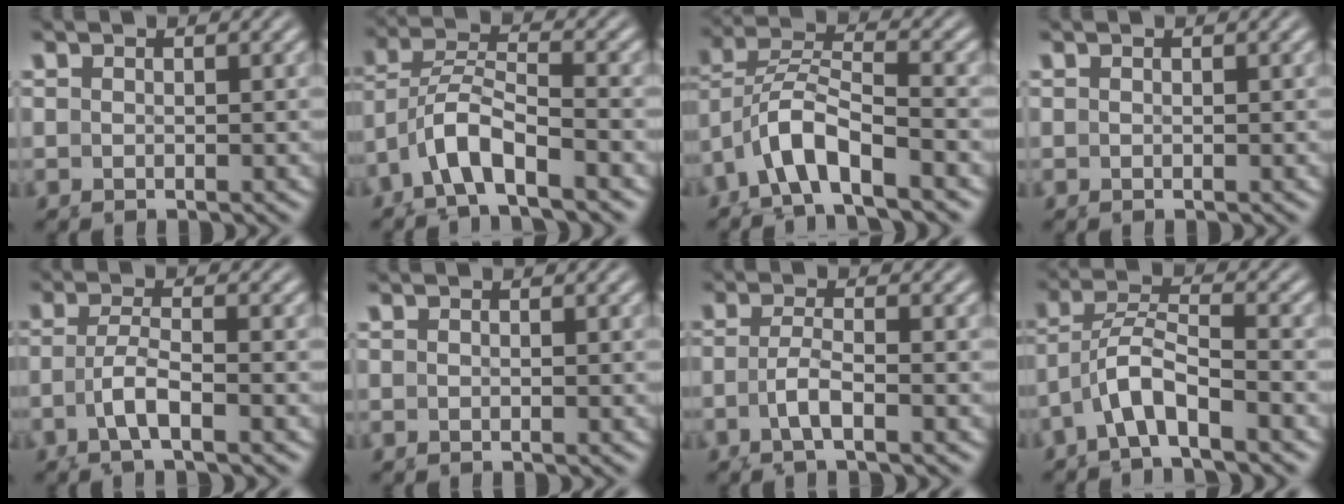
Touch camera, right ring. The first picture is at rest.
{"total": 5.4, "force": [-1.1, 3.8, 3.7], "torque": [-0.100, -0.013, -0.019]}
{"total": 6.0, "force": [-1.0, 4.4, 4.0], "torque": [-0.104, -0.009, -0.019]}
{"total": 0.0}
{"total": 3.2, "force": [-1.0, 1.0, 2.8], "torque": [-0.064, -0.016, -0.009]}
{"total": 0.0}
{"total": 2.7, "force": [-1.1, 0.4, 2.4], "torque": [-0.053, -0.013, -0.012]}
{"total": 4.1, "force": [-0.5, 2.7, 3.1], "torque": [-0.077, -0.005, -0.013]}